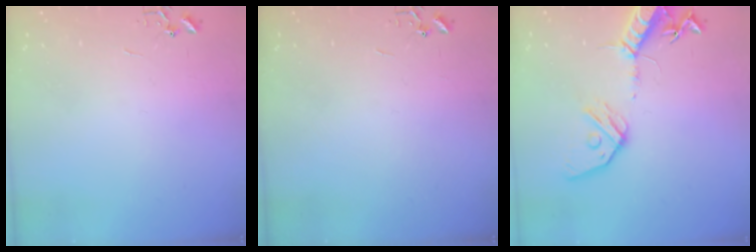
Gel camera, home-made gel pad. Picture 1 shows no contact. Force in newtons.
{"total": 0.0}
{"total": 16.0, "press": 15.7, "slide": 3.0}